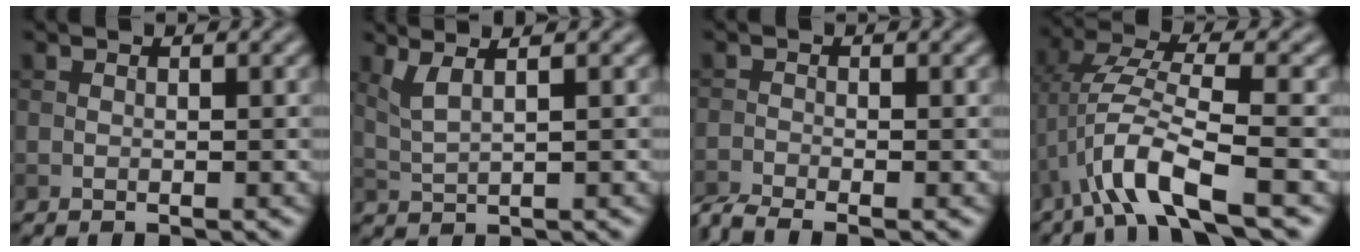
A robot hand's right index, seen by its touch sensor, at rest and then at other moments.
{"total": 2.6, "force": [1.3, 0.7, 2.2], "torque": [-0.046, 0.000, 0.032]}
{"total": 3.1, "force": [-2.7, 0.5, 1.5], "torque": [-0.033, -0.012, -0.063]}
{"total": 6.6, "force": [-2.9, 1.4, 5.8], "torque": [-0.117, 0.008, -0.061]}